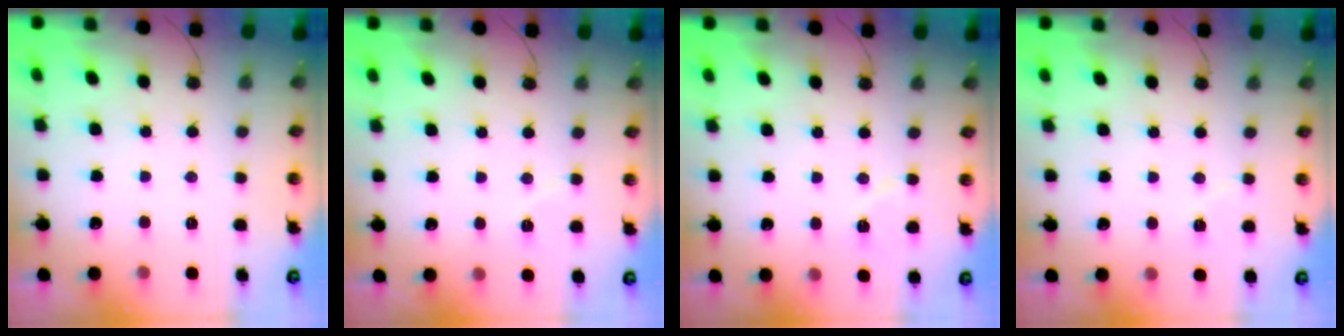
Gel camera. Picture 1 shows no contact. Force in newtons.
{"total": 4.1, "press": 3.7, "slide": 1.6}
{"total": 6.8, "press": 6.3, "slide": 2.7}
{"total": 4.8, "press": 4.1, "slide": 2.5}